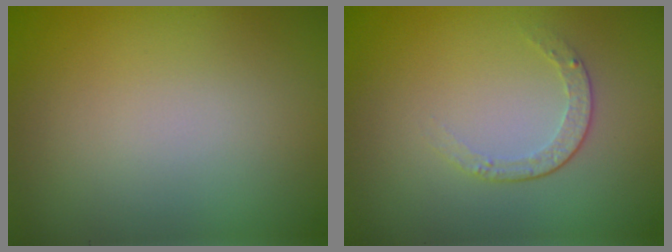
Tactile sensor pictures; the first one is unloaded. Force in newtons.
{"total": 1.6, "press": 1.2, "slide": 1.1}